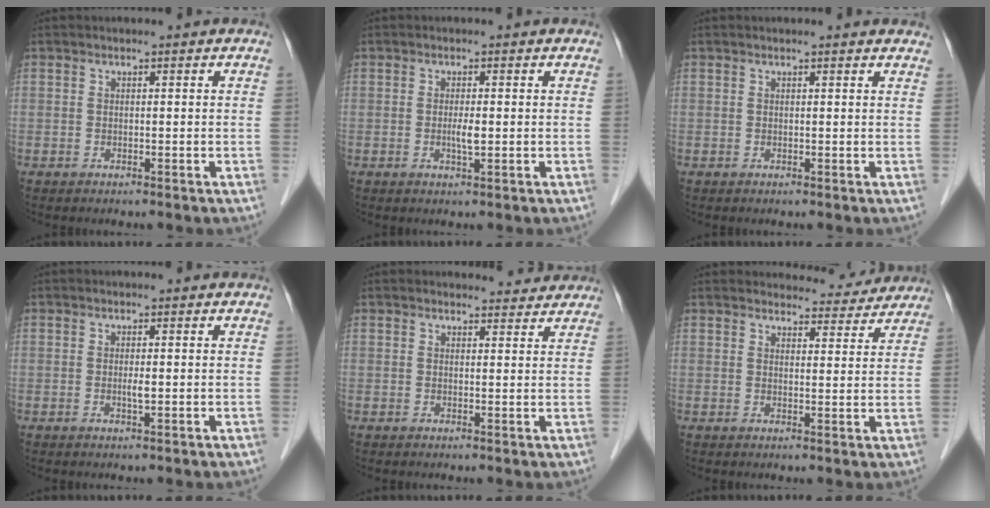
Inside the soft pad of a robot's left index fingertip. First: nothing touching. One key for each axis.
{"total": 1.8, "fx": -0.1, "fy": 0.3, "fz": 1.7, "tx": -0.035, "ty": -0.002, "tz": -0.001}
{"total": 4.1, "fx": 3.9, "fy": 0.5, "fz": 1.2, "tx": -0.015, "ty": 0.009, "tz": 0.030}
{"total": 1.0, "fx": 0.0, "fy": 0.1, "fz": 1.0, "tx": -0.020, "ty": -0.003, "tz": 0.000}
{"total": 3.9, "fx": 3.8, "fy": 1.0, "fz": 0.1, "tx": -0.002, "ty": 0.003, "tz": 0.038}
{"total": 7.7, "fx": 7.5, "fy": 1.8, "fz": 0.5, "tx": 0.010, "ty": -0.003, "tz": 0.078}